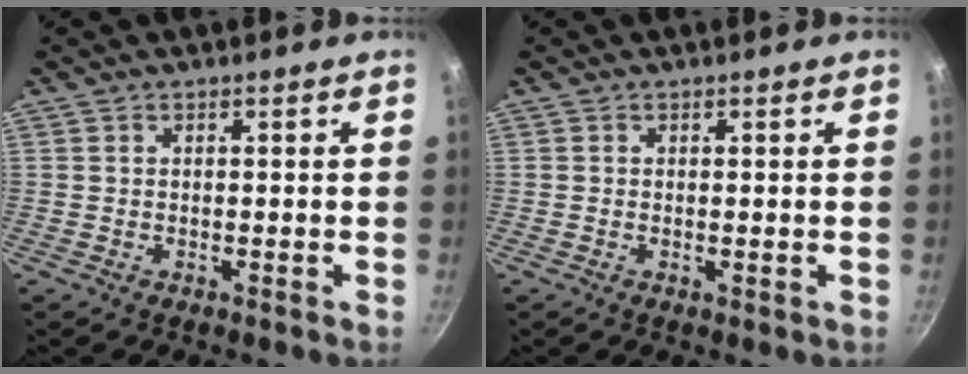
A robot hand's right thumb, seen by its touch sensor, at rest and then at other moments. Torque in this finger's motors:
{"motor_torque": [0.12, -0.06, 0.10, -0.34, 0.04]}